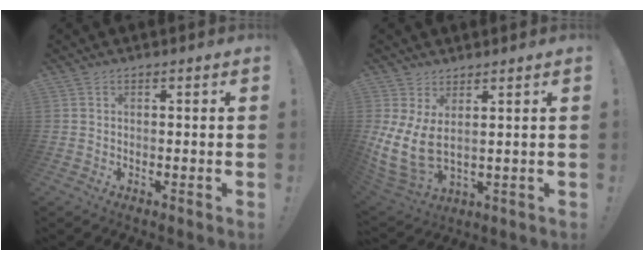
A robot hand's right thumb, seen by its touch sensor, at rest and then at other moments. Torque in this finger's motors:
{"motor_torque": [-0.05, 0.87, 0.81, 0.46, 0.14]}